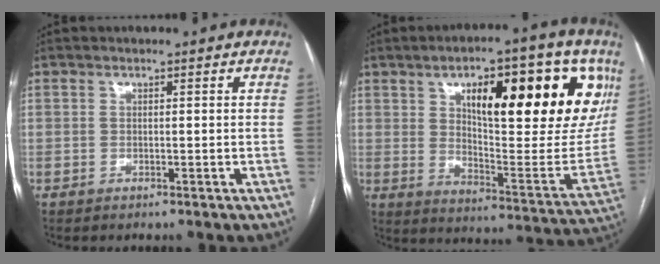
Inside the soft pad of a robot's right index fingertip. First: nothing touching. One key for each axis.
{"total": 26.8, "fx": 11.5, "fy": 8.0, "fz": 22.9, "tx": -0.291, "ty": 0.025, "tz": 0.179}